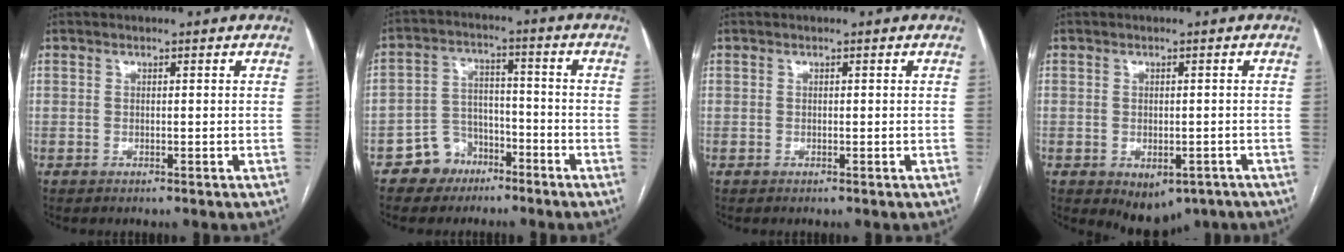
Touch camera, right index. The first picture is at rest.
{"total": 6.8, "force": [-4.4, 5.1, 1.0], "torque": [-0.013, 0.016, -0.072]}
{"total": 0.0}
{"total": 6.4, "force": [-3.8, 4.0, 3.3], "torque": [-0.030, 0.000, -0.044]}